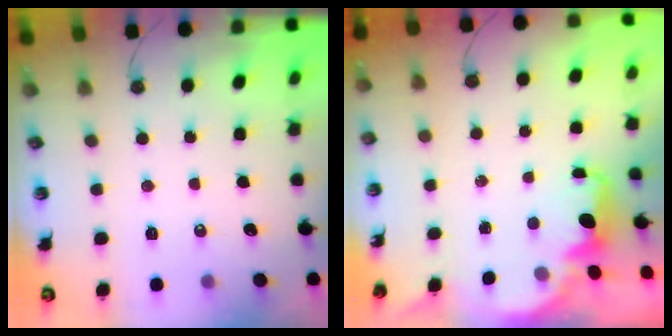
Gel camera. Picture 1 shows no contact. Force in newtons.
{"total": 1.8, "press": 1.6, "slide": 0.7}